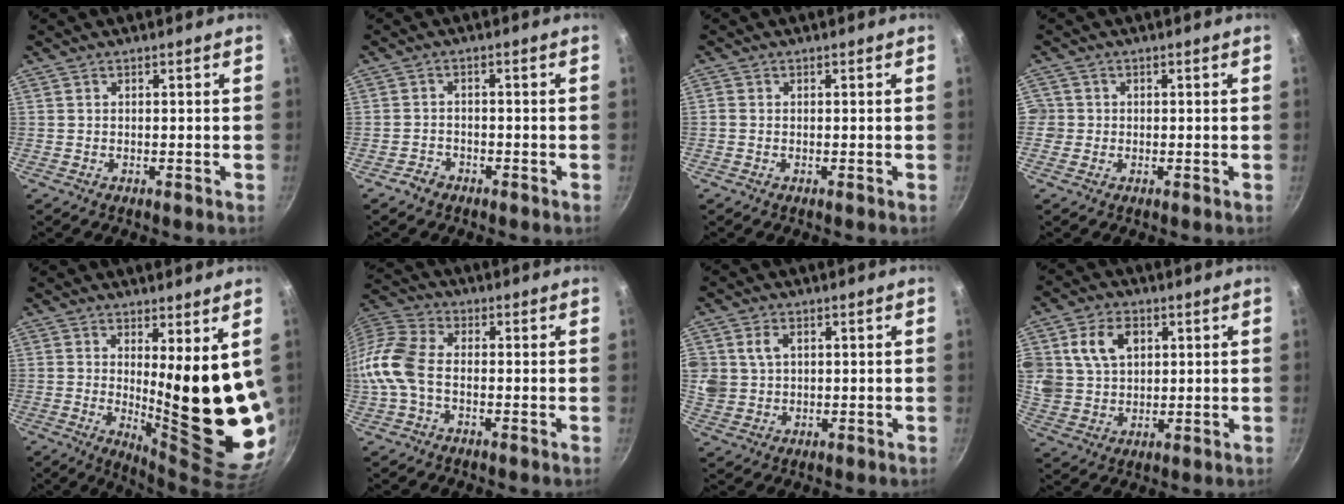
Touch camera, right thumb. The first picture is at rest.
{"total": 2.5, "force": [-1.8, 1.6, 0.5], "torque": [-0.003, 0.025, -0.030]}
{"total": 0.7, "force": [-0.2, 0.6, 0.3], "torque": [-0.006, 0.002, -0.006]}
{"total": 2.6, "force": [-0.5, 2.5, 0.4], "torque": [0.006, 0.008, -0.012]}
{"total": 16.5, "force": [2.8, 4.1, 15.7], "torque": [-0.200, -0.063, 0.052]}
{"total": 10.0, "force": [-1.9, 6.3, 7.5], "torque": [-0.155, 0.034, -0.061]}
{"total": 6.7, "force": [2.0, 5.4, 3.5], "torque": [-0.057, -0.002, 0.043]}
{"total": 12.4, "force": [4.1, 9.3, 7.2], "torque": [-0.133, 0.002, 0.078]}